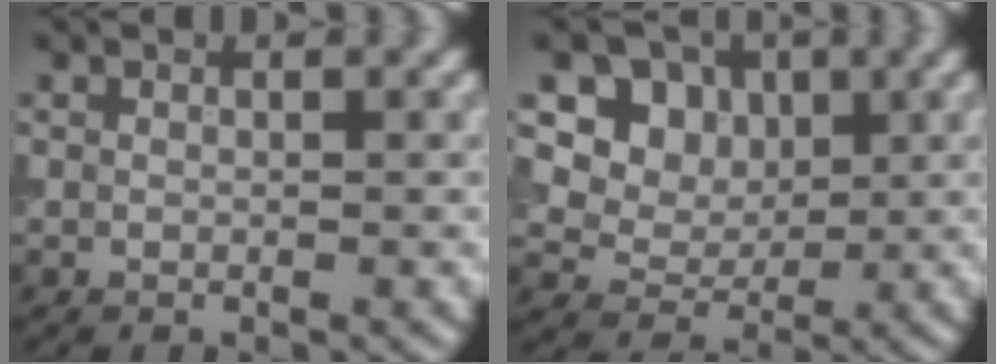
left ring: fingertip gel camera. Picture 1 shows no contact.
{"total": 10.8, "force": [4.8, 8.6, 4.5], "torque": [-0.097, 0.010, 0.082]}